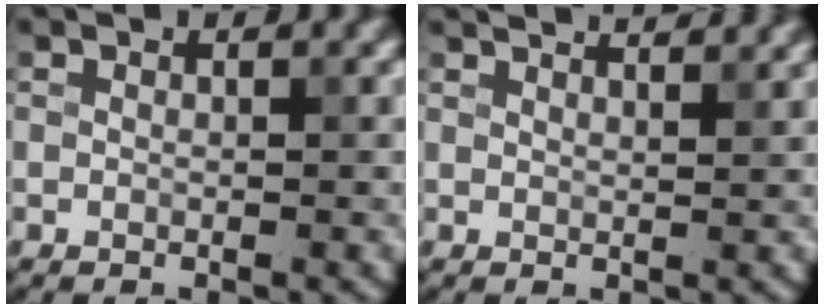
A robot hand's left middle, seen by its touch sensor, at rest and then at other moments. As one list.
[{"total": 3.4, "force": [3.2, 0.3, 1.1], "torque": [-0.014, 0.013, 0.039]}]